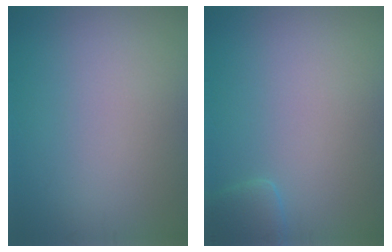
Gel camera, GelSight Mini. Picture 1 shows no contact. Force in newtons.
{"total": 1.6, "press": 1.6, "slide": 0.1}